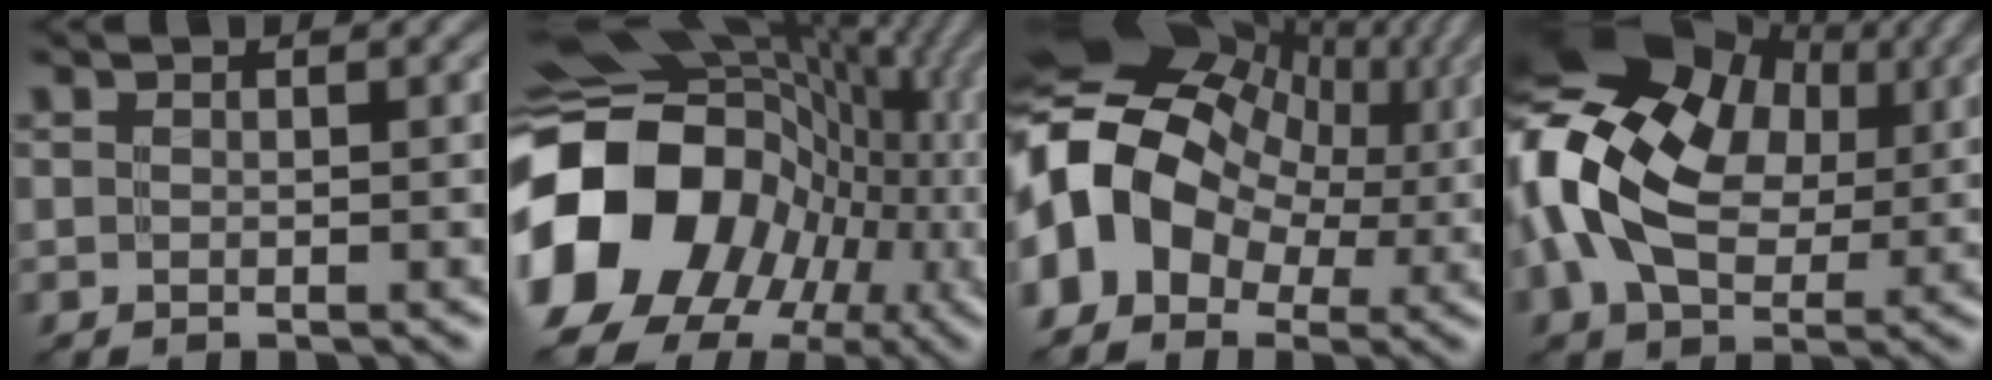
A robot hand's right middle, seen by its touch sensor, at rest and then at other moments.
{"total": 18.2, "force": [-2.8, 14.8, 10.2], "torque": [-0.219, -0.008, -0.050]}
{"total": 14.4, "force": [-0.1, 11.2, 9.1], "torque": [-0.178, 0.019, -0.006]}
{"total": 15.2, "force": [3.1, 10.6, 10.4], "torque": [-0.203, 0.023, 0.052]}